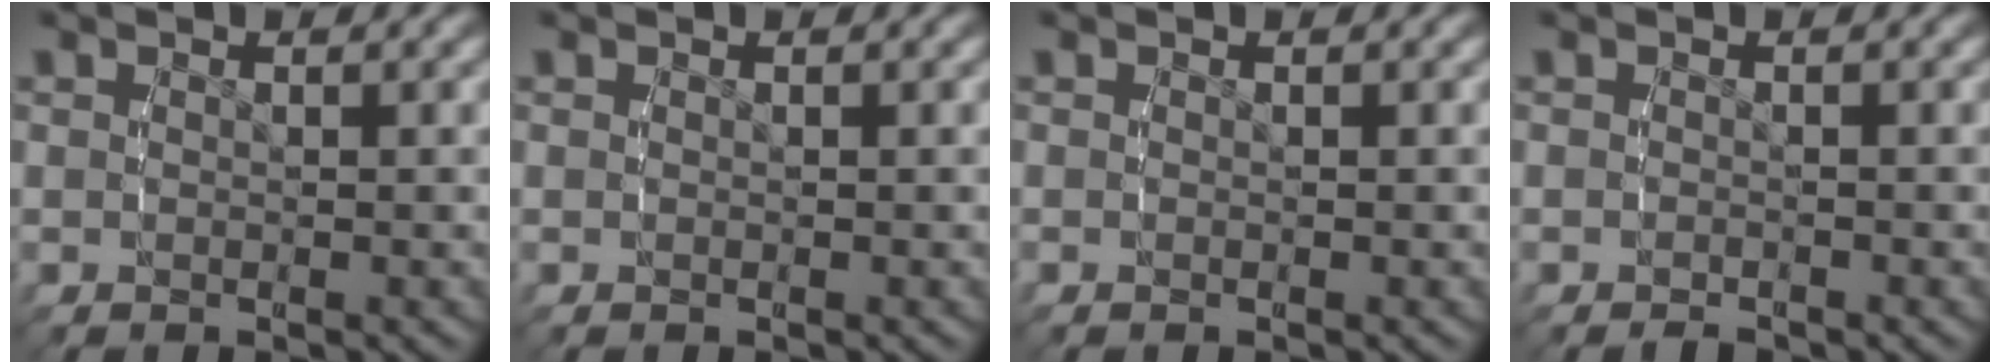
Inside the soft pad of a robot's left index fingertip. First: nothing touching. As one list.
[{"total": 0.0}, {"total": 0.0}, {"total": 1.2, "force": [-1.1, 0.3, 0.1], "torque": [-0.012, -0.004, -0.019]}]